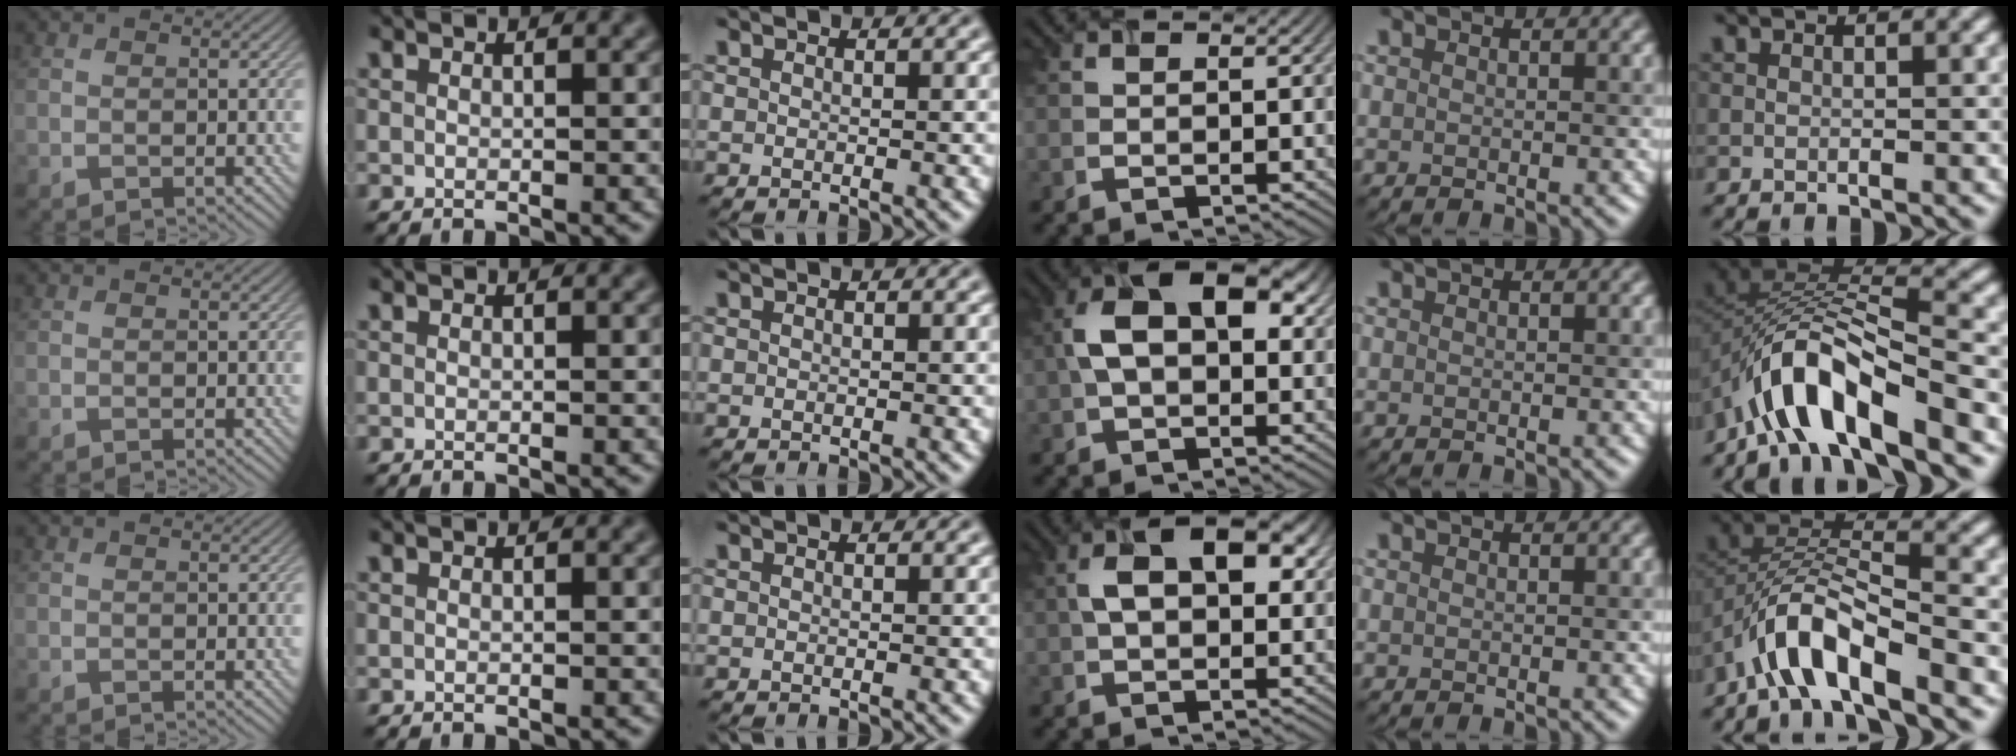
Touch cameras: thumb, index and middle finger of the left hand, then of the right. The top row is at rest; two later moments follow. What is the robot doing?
{"motion": "lift_and_place", "object": "timer"}